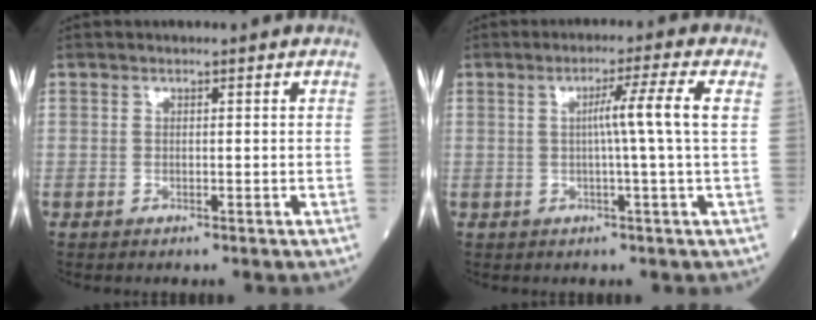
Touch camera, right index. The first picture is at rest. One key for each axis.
{"total": 5.5, "fx": 0.6, "fy": -1.7, "fz": 5.2, "tx": -0.086, "ty": 0.008, "tz": 0.010}